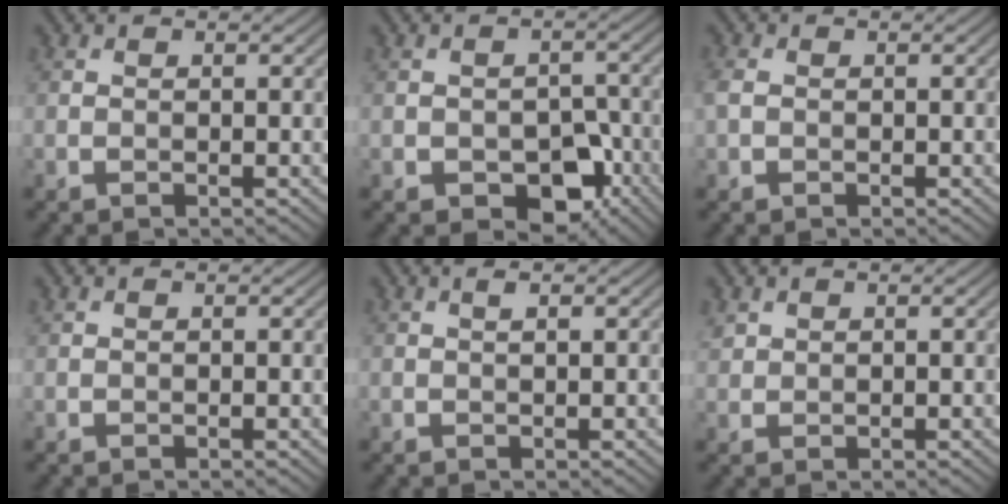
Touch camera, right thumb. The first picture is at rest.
{"total": 6.5, "force": [-3.0, 4.3, 3.9], "torque": [-0.056, -0.011, -0.042]}
{"total": 2.0, "force": [-0.2, 1.5, 1.3], "torque": [-0.042, 0.002, -0.007]}
{"total": 0.0}
{"total": 1.0, "force": [0.4, 0.1, 0.9], "torque": [-0.017, 0.004, 0.007]}
{"total": 1.2, "force": [0.8, 0.8, 0.3], "torque": [-0.008, 0.000, 0.020]}